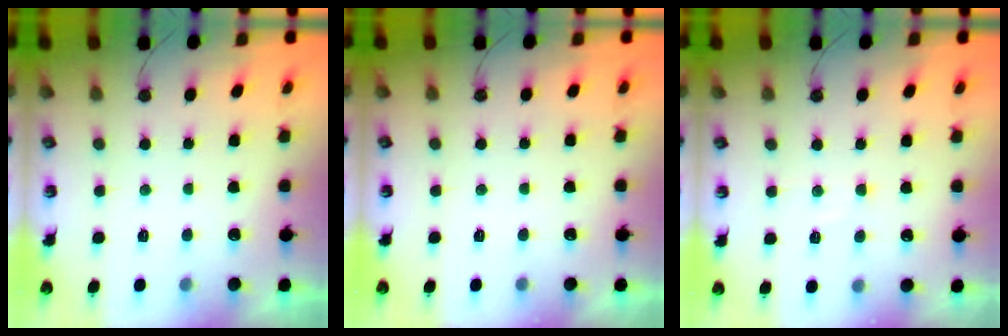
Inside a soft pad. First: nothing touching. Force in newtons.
{"total": 0.0}
{"total": 4.5, "press": 4.4, "slide": 0.8}